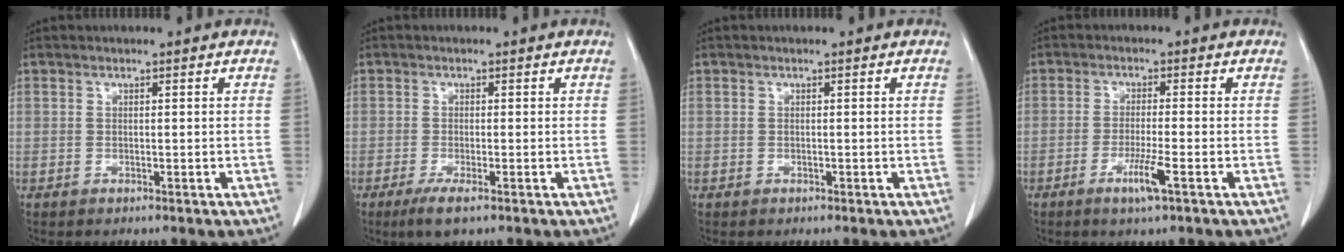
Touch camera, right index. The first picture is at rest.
{"total": 3.1, "force": [-1.8, 0.6, 2.4], "torque": [-0.048, -0.007, -0.032]}
{"total": 0.0}
{"total": 3.6, "force": [-1.7, -0.3, 3.2], "torque": [-0.064, -0.009, -0.033]}